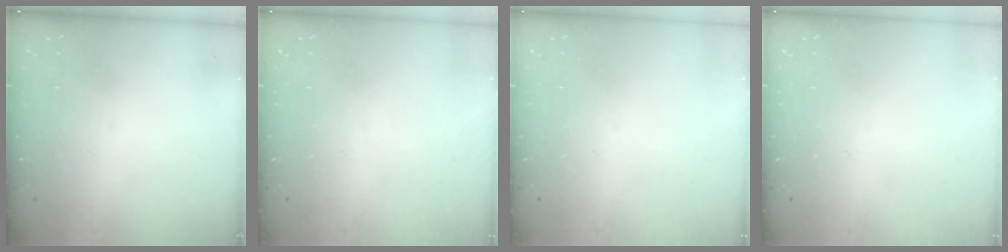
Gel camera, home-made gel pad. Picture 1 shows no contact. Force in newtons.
{"total": 0.0}
{"total": 0.0}
{"total": 0.0}